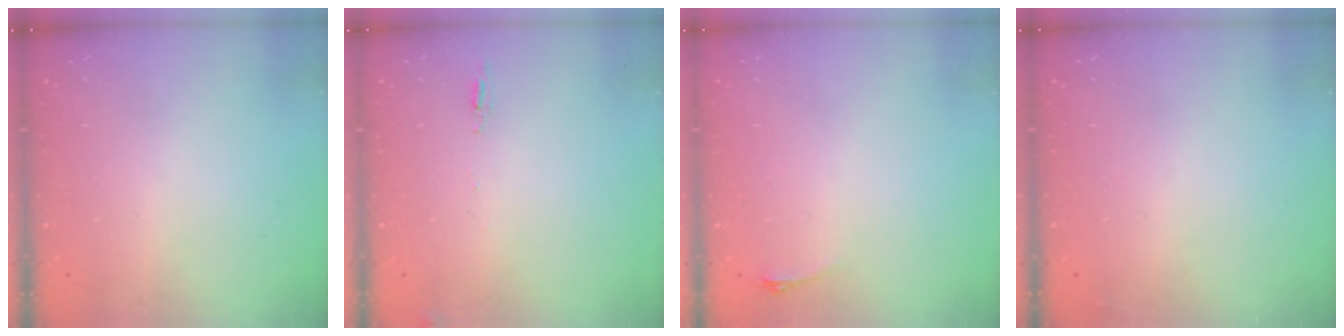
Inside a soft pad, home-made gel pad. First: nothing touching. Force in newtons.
{"total": 5.0, "press": 4.7, "slide": 1.7}
{"total": 2.9, "press": 2.6, "slide": 1.5}
{"total": 2.3, "press": 2.2, "slide": 0.8}